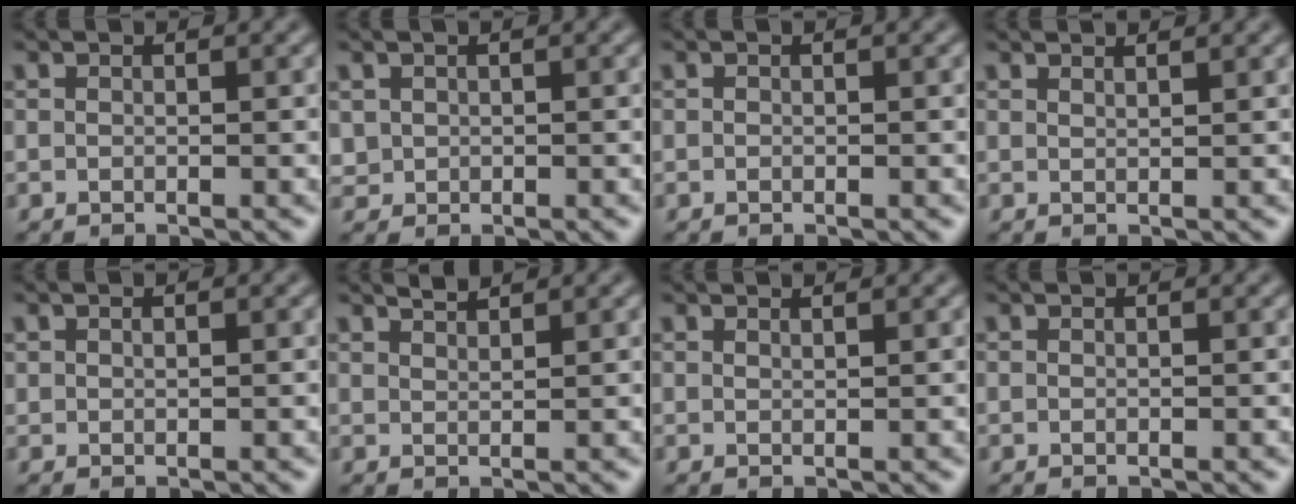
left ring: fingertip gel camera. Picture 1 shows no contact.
{"total": 0.8, "force": [0.3, 0.8, 0.1], "torque": [-0.002, -0.003, 0.008]}
{"total": 0.0}
{"total": 1.3, "force": [1.2, 0.2, 0.4], "torque": [0.002, -0.001, 0.010]}
{"total": 0.5, "force": [0.3, 0.3, 0.2], "torque": [-0.004, 0.000, 0.005]}
{"total": 1.4, "force": [1.3, 0.1, 0.3], "torque": [-0.003, 0.000, 0.020]}
{"total": 0.9, "force": [0.9, 0.2, 0.3], "torque": [0.001, -0.003, 0.008]}
{"total": 0.0}